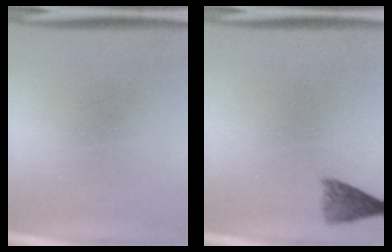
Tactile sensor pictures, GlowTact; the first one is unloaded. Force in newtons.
{"total": 2.8}